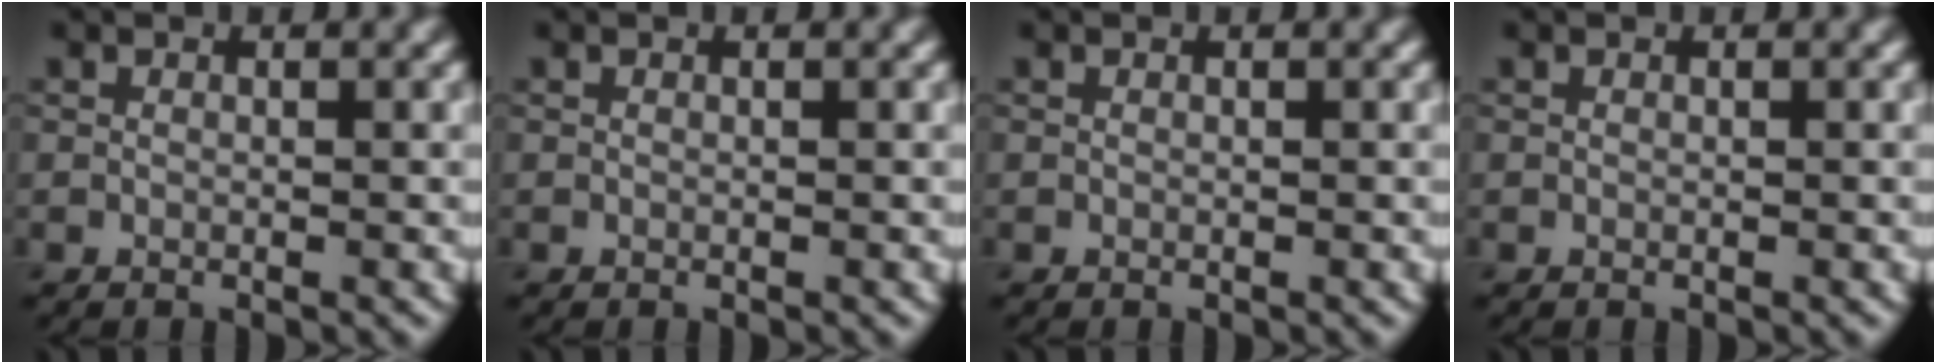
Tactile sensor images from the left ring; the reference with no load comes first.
{"total": 0.0}
{"total": 0.0}
{"total": 0.0}